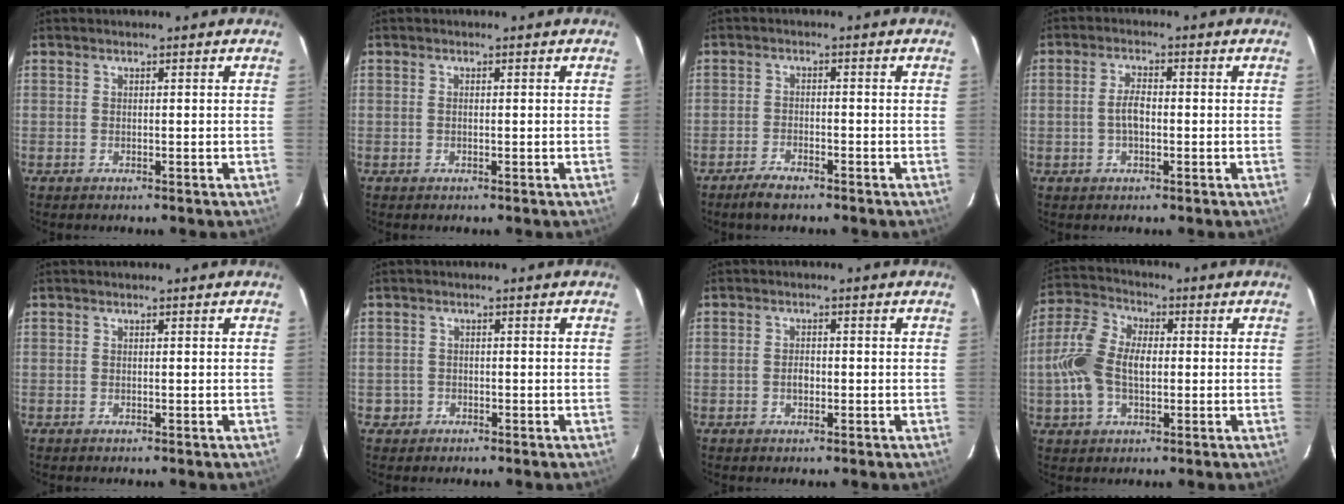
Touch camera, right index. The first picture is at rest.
{"total": 0.7, "force": [-0.1, 0.5, 0.4], "torque": [-0.007, 0.001, -0.001]}
{"total": 4.0, "force": [-3.2, 1.2, 2.0], "torque": [-0.059, -0.003, -0.062]}
{"total": 4.0, "force": [-0.6, 2.1, 3.4], "torque": [-0.067, 0.006, -0.007]}
{"total": 0.0}
{"total": 2.1, "force": [-0.8, 1.9, 0.0], "torque": [-0.003, 0.010, -0.010]}
{"total": 2.0, "force": [-0.5, 1.5, 1.2], "torque": [-0.023, 0.004, -0.010]}
{"total": 11.9, "force": [-0.7, 7.4, 9.3], "torque": [-0.205, 0.019, -0.015]}